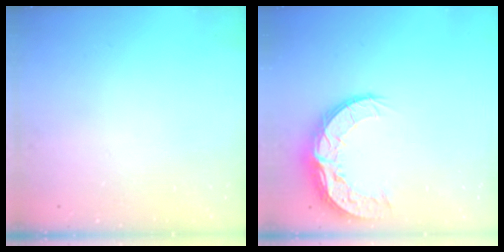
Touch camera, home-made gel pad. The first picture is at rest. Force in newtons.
{"total": 12.0, "press": 11.9, "slide": 0.8}